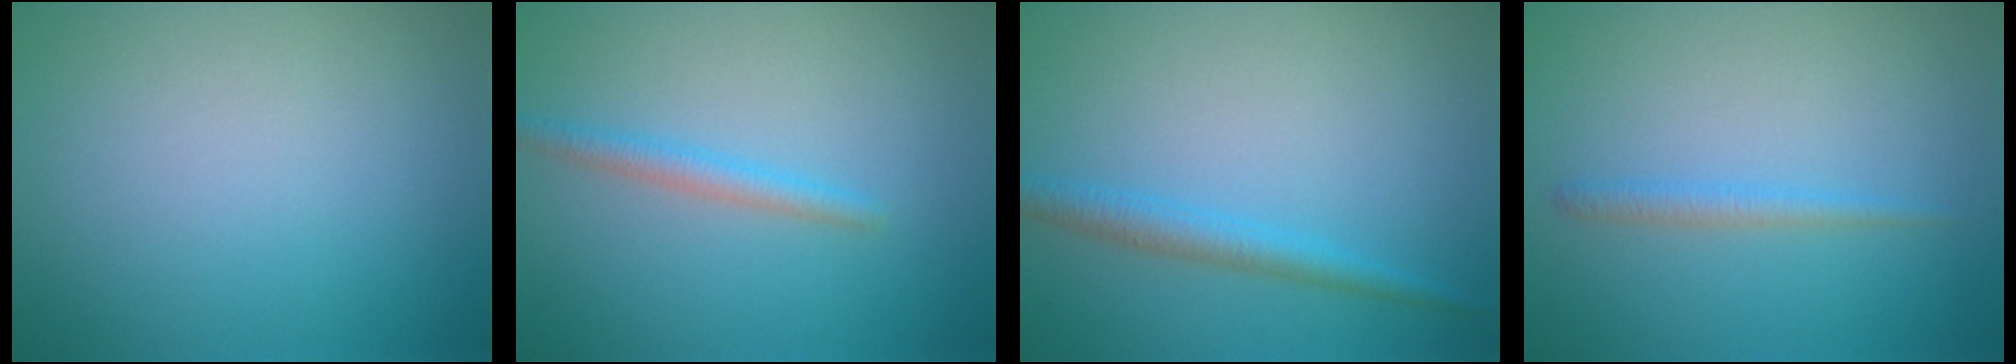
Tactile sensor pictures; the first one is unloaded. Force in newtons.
{"total": 1.8, "press": 1.8, "slide": 0.0}
{"total": 2.3, "press": 2.3, "slide": 0.1}
{"total": 1.3, "press": 1.3, "slide": 0.0}